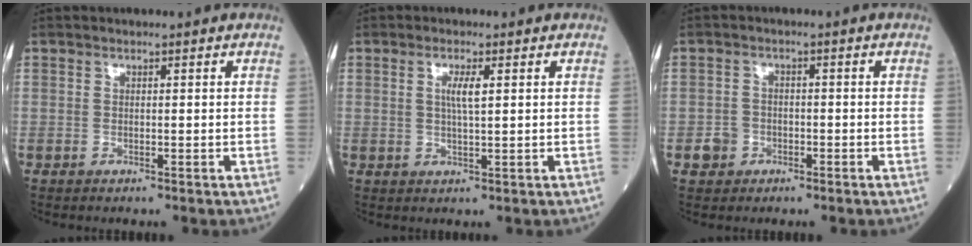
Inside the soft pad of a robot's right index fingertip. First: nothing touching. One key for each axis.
{"total": 2.8, "fx": 0.8, "fy": 0.2, "fz": 2.7, "tx": -0.055, "ty": -0.002, "tz": 0.013}
{"total": 2.8, "fx": -1.3, "fy": 2.4, "fz": 0.5, "tx": -0.009, "ty": 0.009, "tz": -0.021}